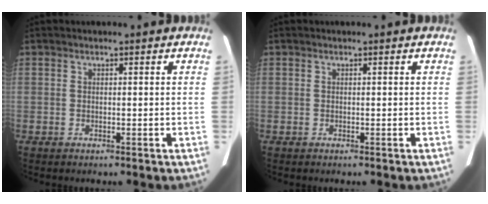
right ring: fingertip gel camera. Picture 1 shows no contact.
{"total": 0.0}